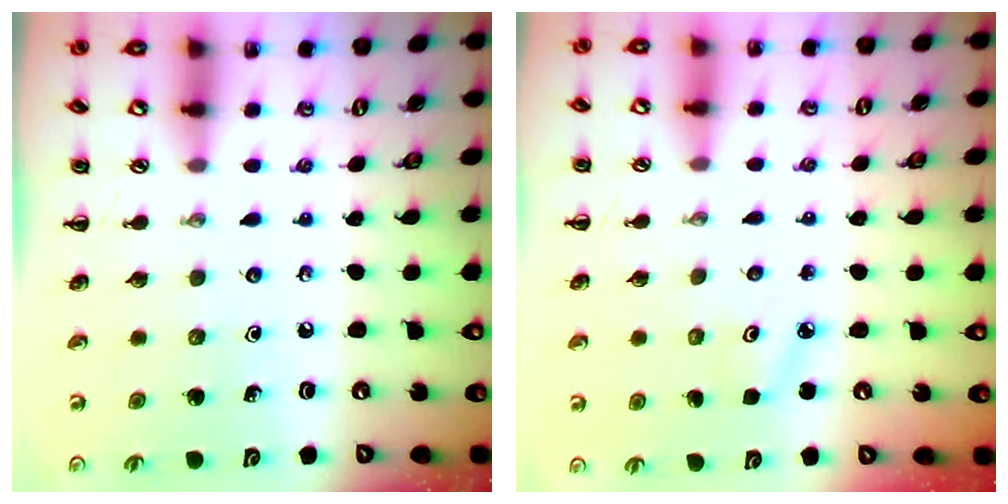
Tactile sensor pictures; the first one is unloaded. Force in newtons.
{"total": 2.5, "press": 2.4, "slide": 0.7}